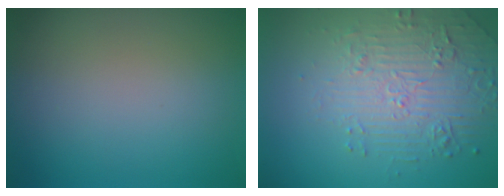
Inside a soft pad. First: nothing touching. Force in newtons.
{"total": 5.0, "press": 3.9, "slide": 3.1}